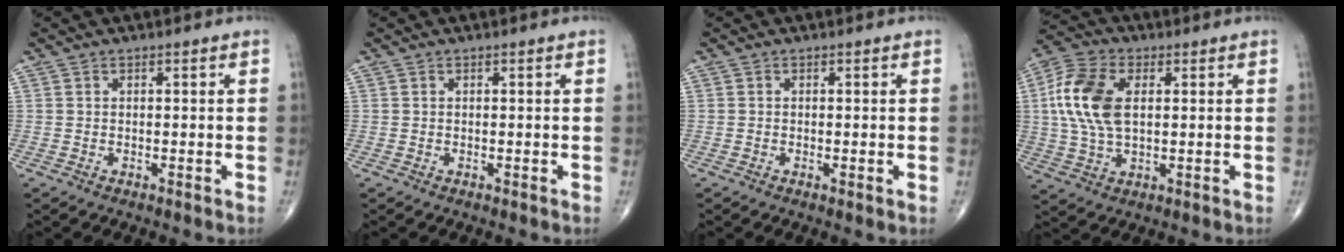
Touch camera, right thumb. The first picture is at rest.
{"total": 0.0}
{"total": 0.8, "force": [-0.1, 0.2, 0.8], "torque": [-0.018, -0.004, -0.005]}
{"total": 13.1, "force": [2.2, 7.4, 10.5], "torque": [-0.227, 0.007, 0.039]}